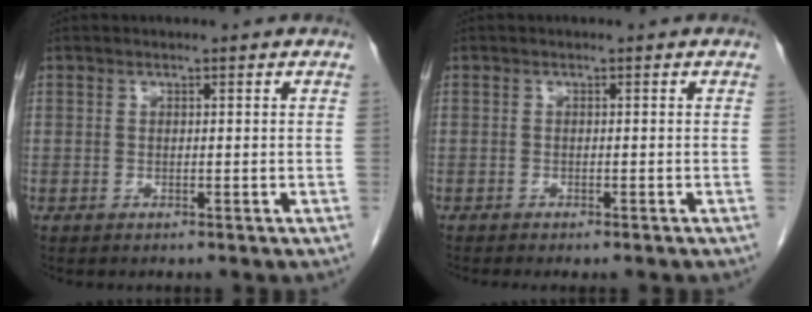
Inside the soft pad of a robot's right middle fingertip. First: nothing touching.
{"total": 3.6, "force": [-3.1, 0.4, 1.7], "torque": [-0.018, -0.006, -0.041]}